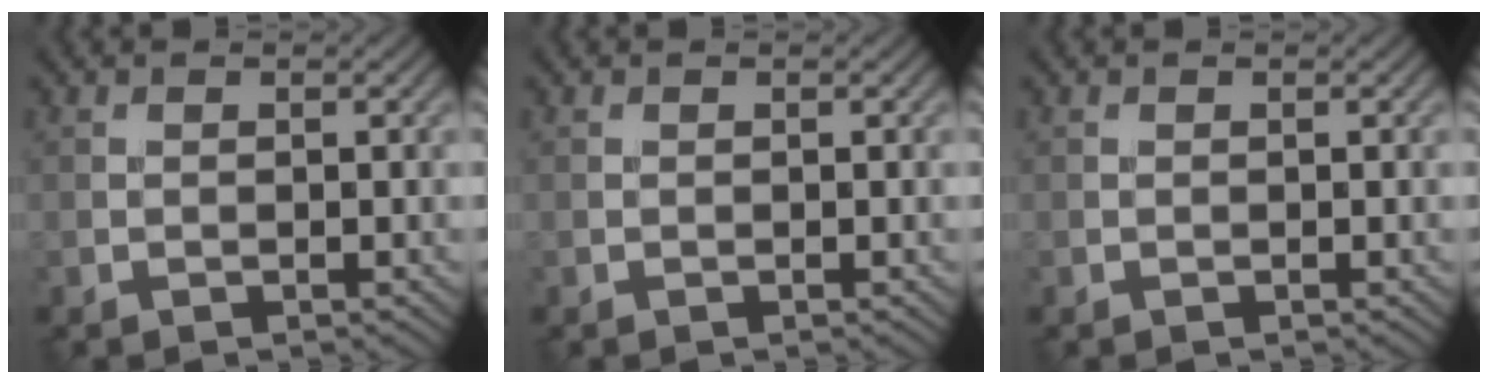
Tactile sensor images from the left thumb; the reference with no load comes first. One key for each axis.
{"total": 0.0}
{"total": 0.0}